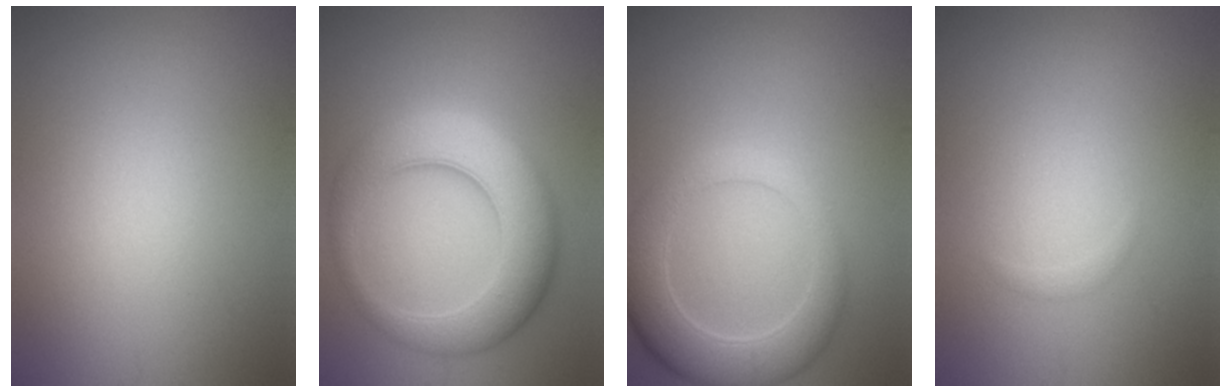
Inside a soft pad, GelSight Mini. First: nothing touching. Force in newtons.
{"total": 8.1, "press": 8.0, "slide": 0.2}
{"total": 5.3, "press": 5.3, "slide": 0.8}
{"total": 0.6, "press": 0.5, "slide": 0.1}